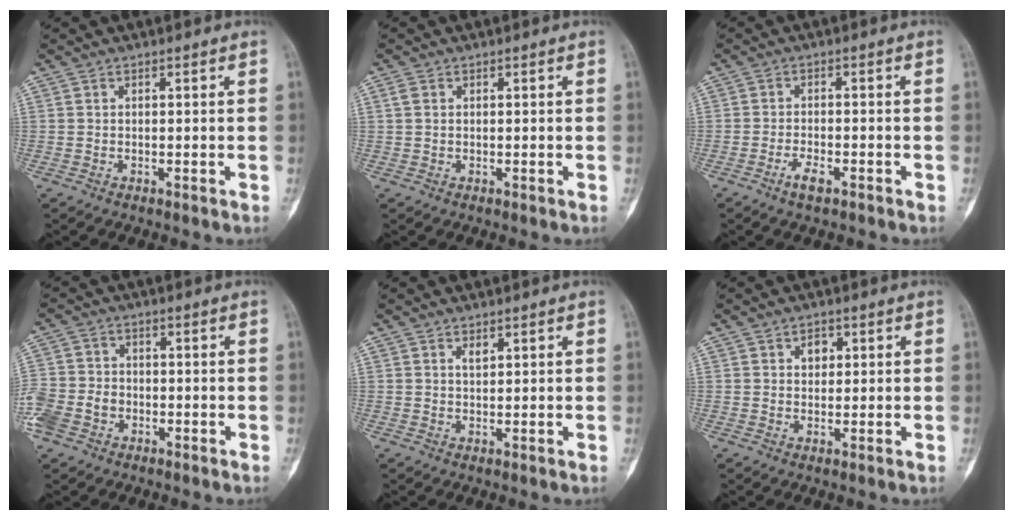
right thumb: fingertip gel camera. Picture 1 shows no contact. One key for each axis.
{"total": 1.5, "fx": 0.3, "fy": 1.2, "fz": 0.9, "tx": -0.019, "ty": 0.003, "tz": 0.006}
{"total": 3.2, "fx": -2.1, "fy": 1.3, "fz": 2.1, "tx": -0.038, "ty": 0.010, "tz": -0.040}
{"total": 9.1, "fx": -3.5, "fy": 7.3, "fz": 4.2, "tx": -0.088, "ty": 0.022, "tz": -0.065}
{"total": 1.5, "fx": 0.8, "fy": 0.9, "fz": 0.9, "tx": -0.004, "ty": -0.005, "tz": 0.015}
{"total": 2.8, "fx": 0.9, "fy": 2.2, "fz": 1.4, "tx": -0.001, "ty": -0.001, "tz": 0.012}